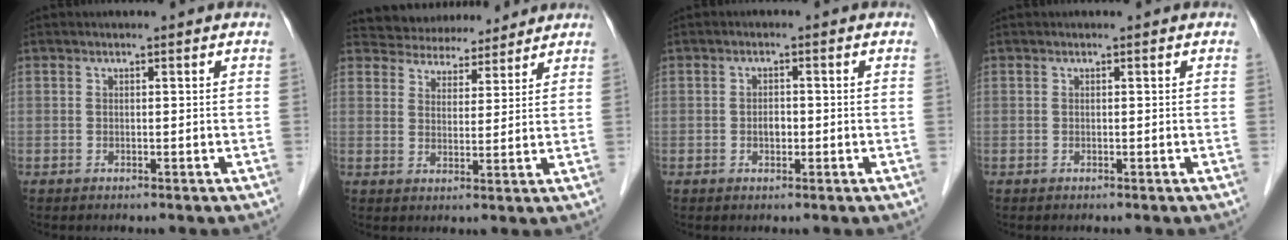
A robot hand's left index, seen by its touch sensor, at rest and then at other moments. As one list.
[{"total": 8.1, "force": [7.7, 2.6, 0.6], "torque": [-0.006, 0.017, 0.110]}, {"total": 1.7, "force": [-0.4, 1.0, 1.3], "torque": [-0.021, 0.002, -0.006]}, {"total": 0.0}]